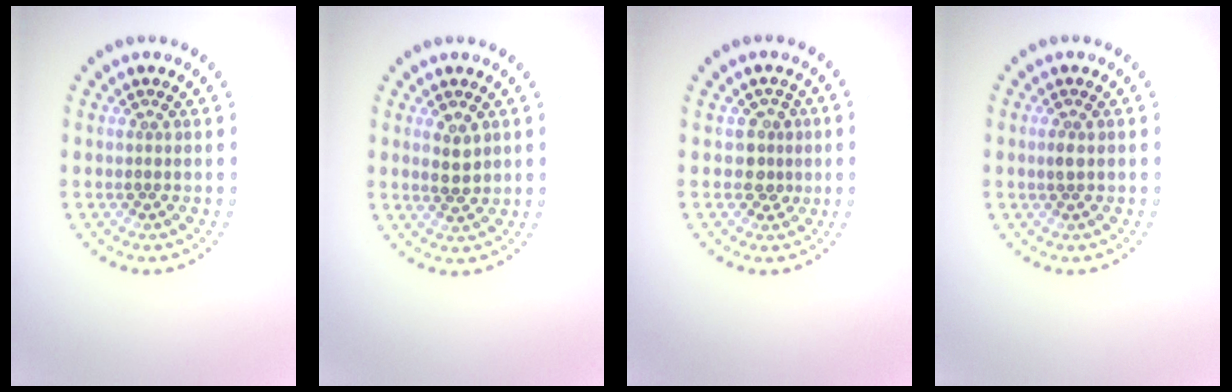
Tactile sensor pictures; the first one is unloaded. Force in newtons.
{"total": 2.2, "press": 2.1, "slide": 0.5}
{"total": 2.0, "press": 1.6, "slide": 1.2}
{"total": 0.8, "press": 0.8, "slide": 0.2}